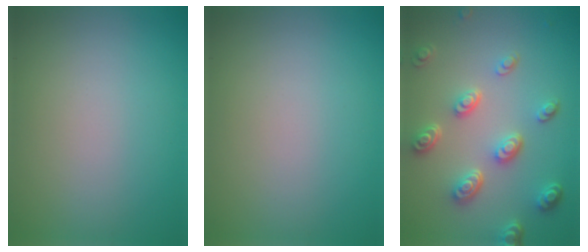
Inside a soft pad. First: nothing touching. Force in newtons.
{"total": 0.0}
{"total": 4.7, "press": 3.6, "slide": 3.1}